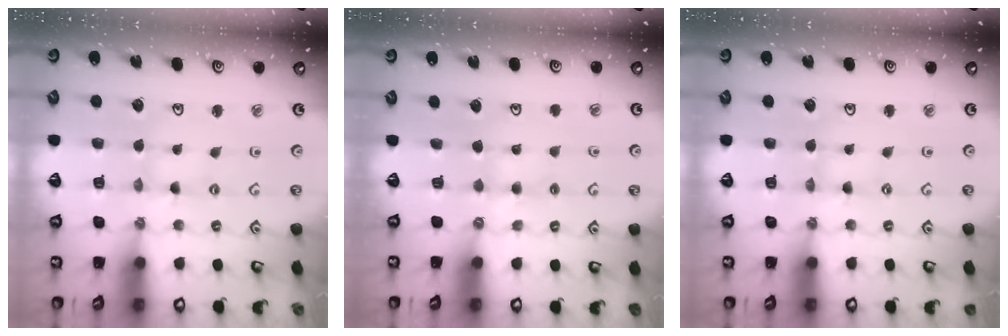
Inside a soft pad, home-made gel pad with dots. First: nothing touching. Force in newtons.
{"total": 2.4, "press": 2.4, "slide": 0.4}
{"total": 0.8, "press": 0.8, "slide": 0.2}